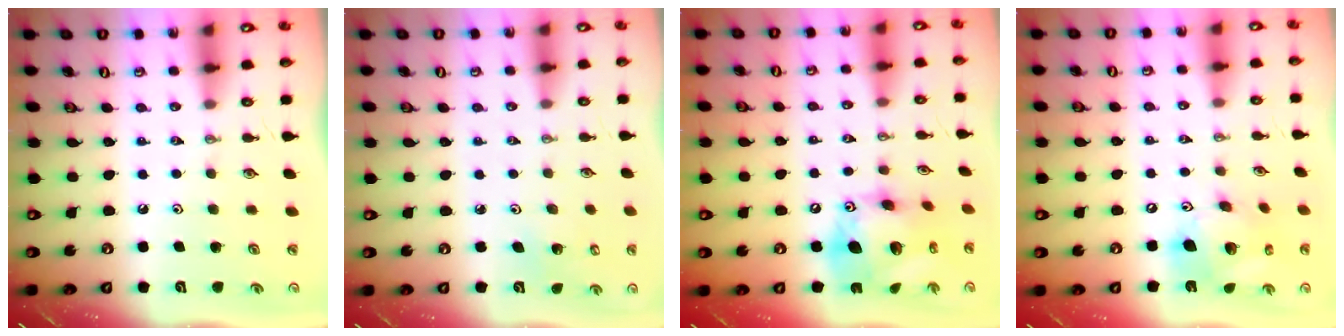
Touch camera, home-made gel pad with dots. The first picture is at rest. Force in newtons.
{"total": 2.0, "press": 2.0, "slide": 0.2}
{"total": 18.2, "press": 18.2, "slide": 1.3}
{"total": 14.8, "press": 14.7, "slide": 2.0}